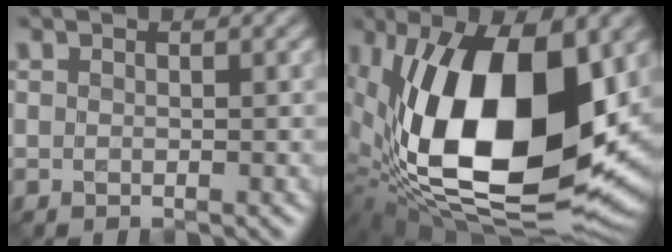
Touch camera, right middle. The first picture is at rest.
{"total": 18.6, "force": [2.4, 9.8, 15.7], "torque": [-0.288, -0.016, 0.036]}